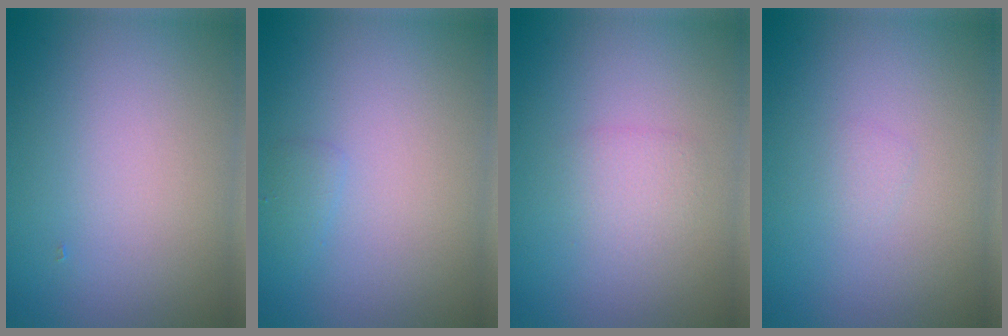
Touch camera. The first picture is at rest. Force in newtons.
{"total": 0.8, "press": 0.8, "slide": 0.0}
{"total": 1.4, "press": 1.4, "slide": 0.0}
{"total": 0.6, "press": 0.6, "slide": 0.0}